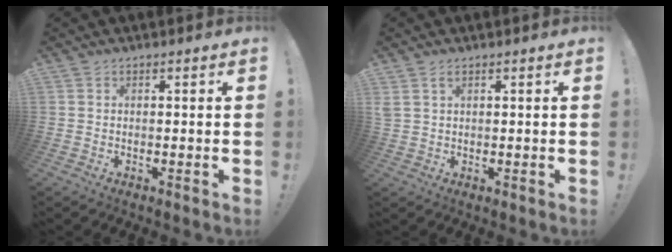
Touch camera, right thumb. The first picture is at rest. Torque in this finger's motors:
{"motor_torque": [-0.02, 0.03, 0.37, -0.05, 0.00]}